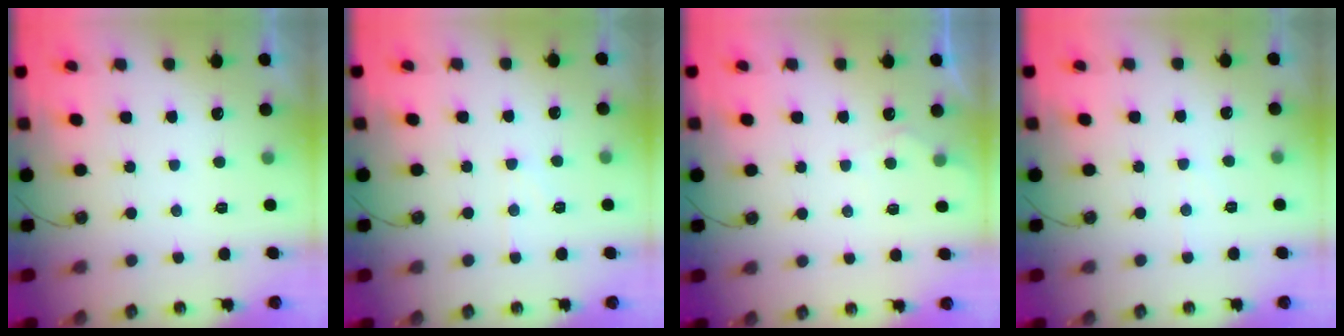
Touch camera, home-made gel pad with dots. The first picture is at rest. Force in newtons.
{"total": 6.0, "press": 5.9, "slide": 0.7}
{"total": 4.0, "press": 4.0, "slide": 0.4}
{"total": 3.4, "press": 3.4, "slide": 0.6}